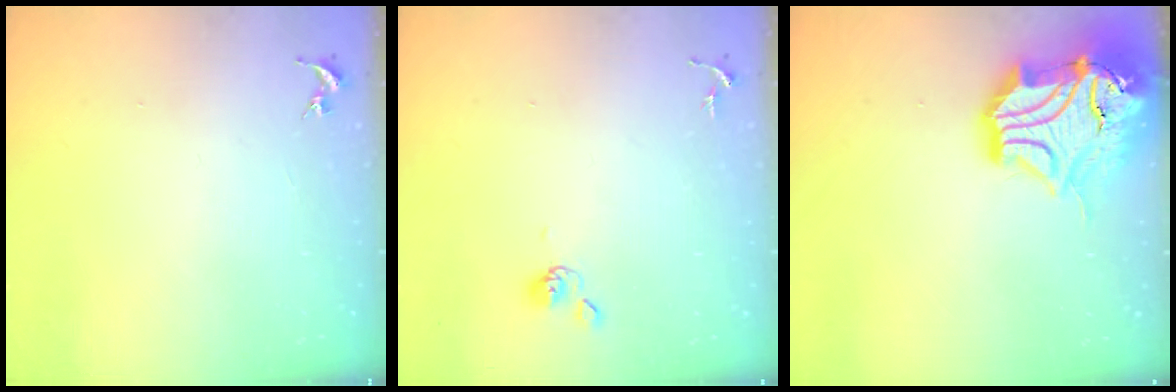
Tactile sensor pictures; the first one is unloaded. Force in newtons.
{"total": 4.4, "press": 4.3, "slide": 0.8}
{"total": 21.9, "press": 21.7, "slide": 2.9}